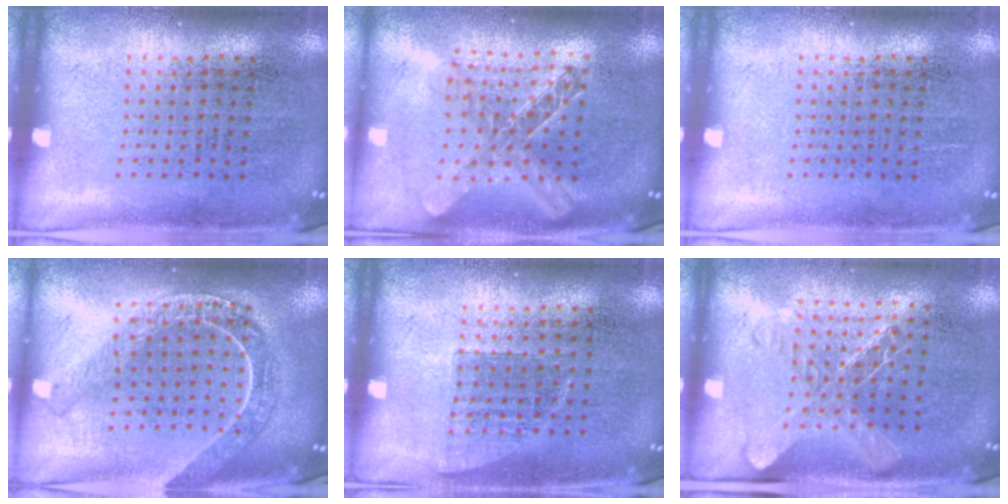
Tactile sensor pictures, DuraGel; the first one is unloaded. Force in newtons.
{"total": 1.9, "press": 1.6, "slide": 1.0}
{"total": 0.0}
{"total": 2.2, "press": 1.9, "slide": 1.1}
{"total": 0.6, "press": 0.6, "slide": 0.2}
{"total": 1.5, "press": 1.3, "slide": 0.6}